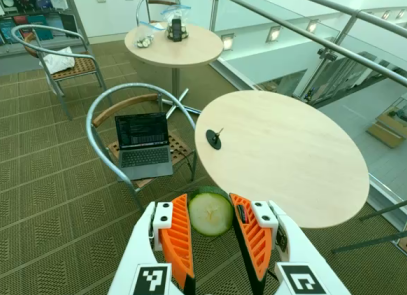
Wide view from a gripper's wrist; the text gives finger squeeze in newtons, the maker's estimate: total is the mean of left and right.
{"total": 8.6, "left": 7.9, "right": 9.2}